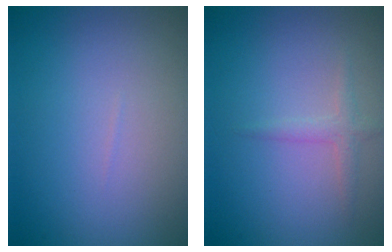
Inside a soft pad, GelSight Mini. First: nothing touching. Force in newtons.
{"total": 1.3, "press": 1.3, "slide": 0.0}